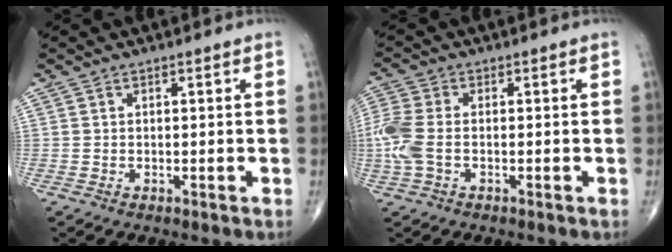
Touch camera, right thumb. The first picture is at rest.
{"total": 7.3, "force": [-1.1, 4.2, 5.9], "torque": [-0.169, 0.010, -0.027]}